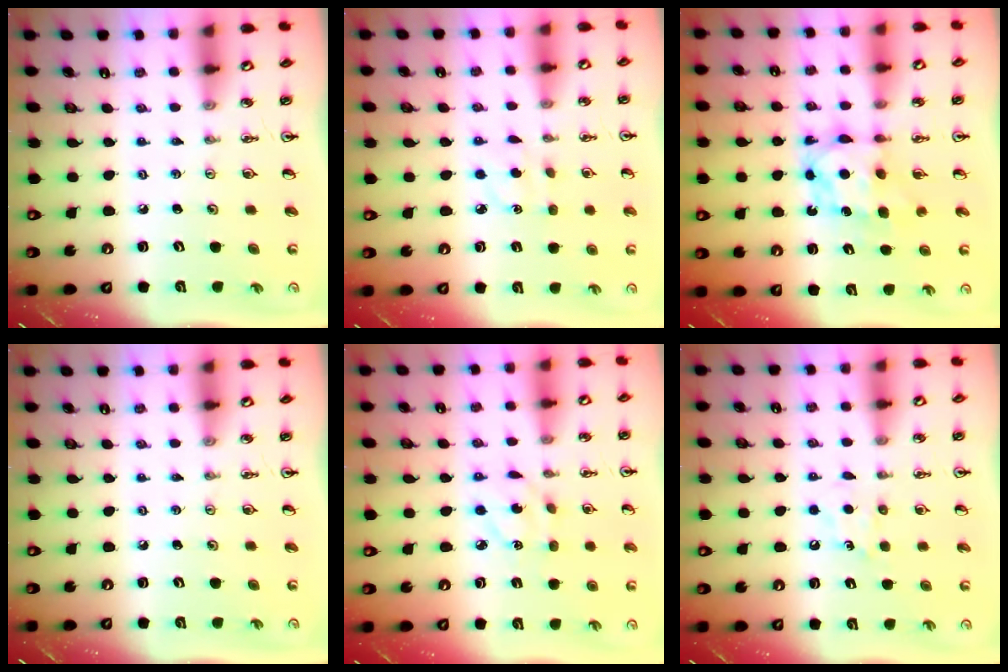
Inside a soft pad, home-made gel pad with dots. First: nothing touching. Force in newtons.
{"total": 4.4, "press": 4.3, "slide": 0.6}
{"total": 6.7, "press": 6.7, "slide": 0.5}
{"total": 0.0}
{"total": 4.9, "press": 4.8, "slide": 0.5}
{"total": 5.9, "press": 5.9, "slide": 0.6}